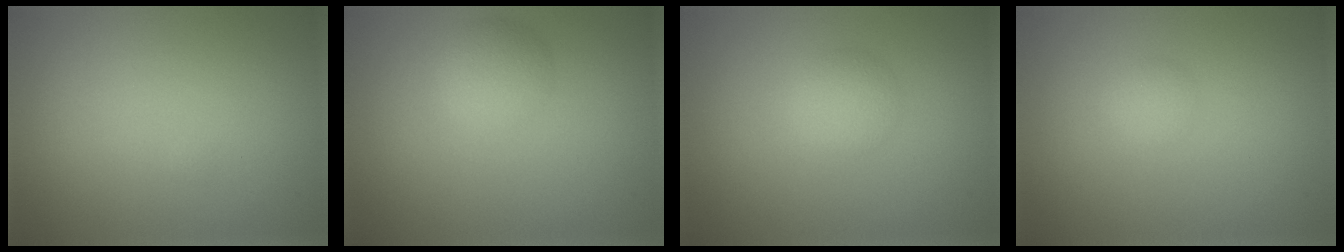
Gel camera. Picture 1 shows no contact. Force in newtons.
{"total": 2.3, "press": 2.3, "slide": 0.2}
{"total": 2.0, "press": 2.0, "slide": 0.0}
{"total": 1.2, "press": 1.2, "slide": 0.0}